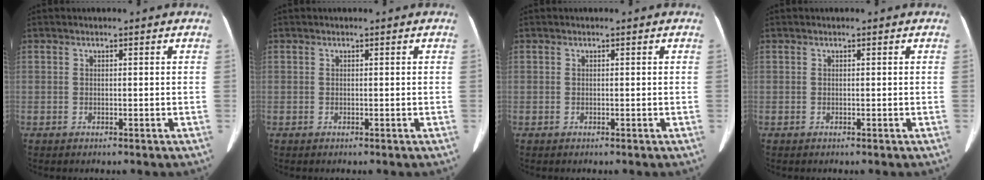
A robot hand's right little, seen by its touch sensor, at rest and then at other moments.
{"total": 0.0}
{"total": 0.0}
{"total": 0.0}